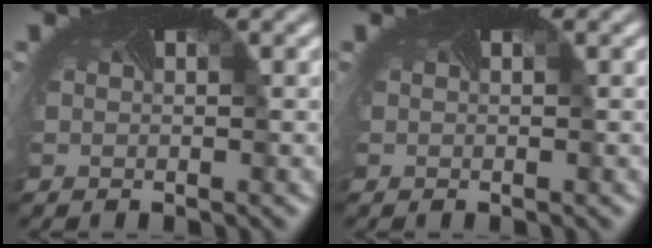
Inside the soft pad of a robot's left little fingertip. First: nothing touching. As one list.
[{"total": 0.0}]